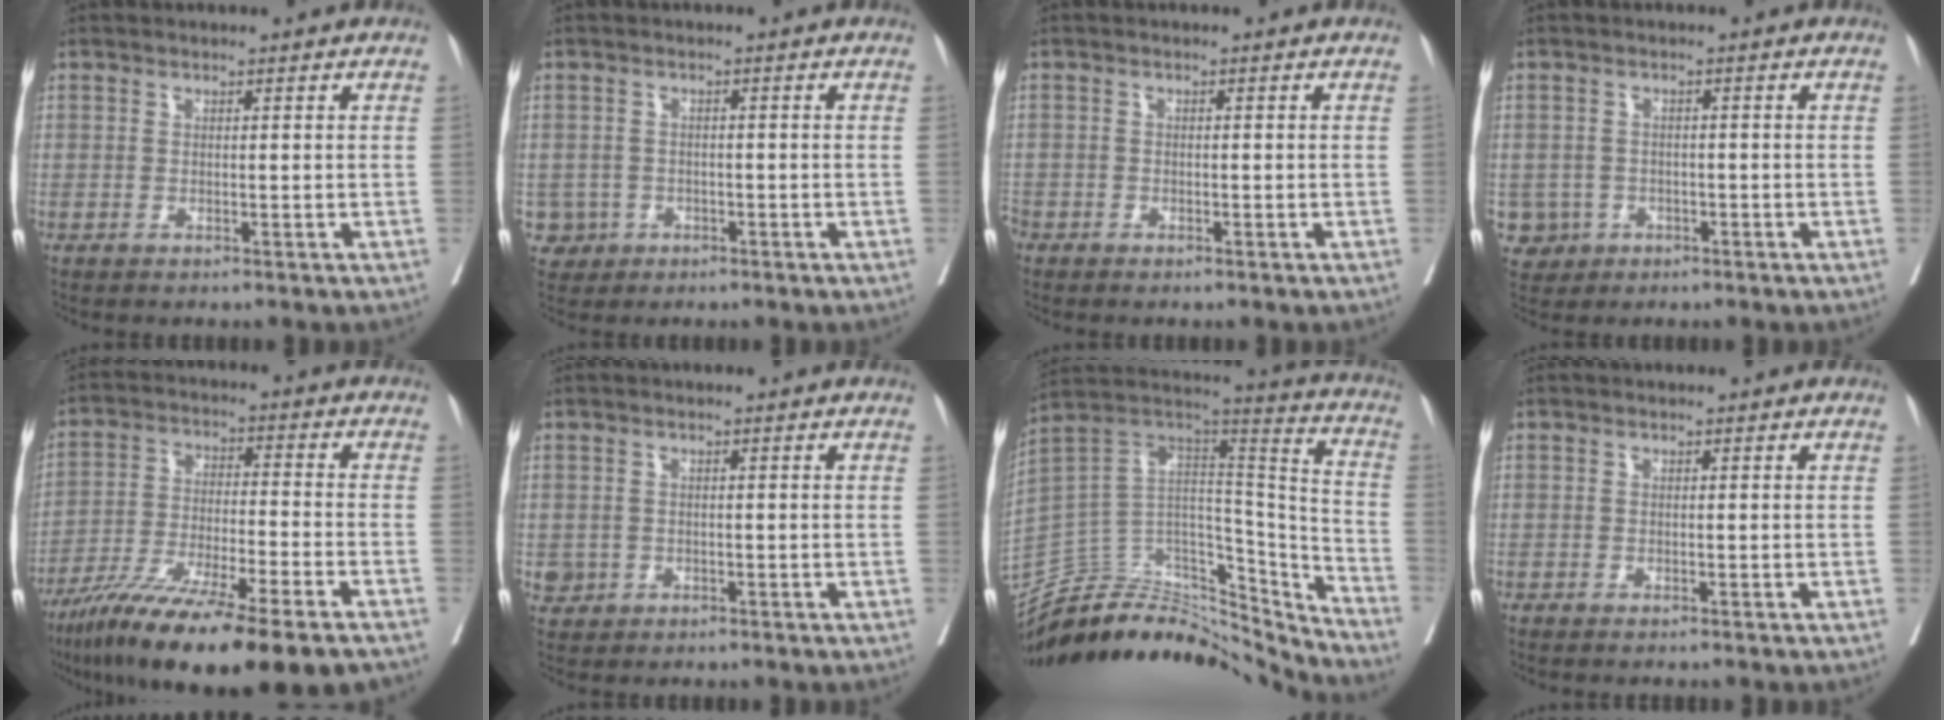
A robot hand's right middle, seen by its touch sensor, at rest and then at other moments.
{"total": 3.6, "force": [-1.1, 3.4, -0.1], "torque": [0.007, 0.013, -0.016]}
{"total": 1.7, "force": [-1.1, 1.2, 0.4], "torque": [-0.010, 0.002, -0.022]}
{"total": 4.4, "force": [-1.4, 4.2, 0.1], "torque": [-0.001, 0.011, -0.019]}
{"total": 20.1, "force": [-14.7, 1.7, 13.6], "torque": [-0.202, -0.041, -0.245]}
{"total": 1.8, "force": [-0.5, 1.8, 0.2], "torque": [0.001, 0.007, -0.003]}
{"total": 27.3, "force": [-25.4, 7.3, 6.7], "torque": [-0.121, 0.037, -0.397]}
{"total": 0.7, "force": [-0.6, -0.1, 0.2], "torque": [0.001, 0.001, -0.011]}